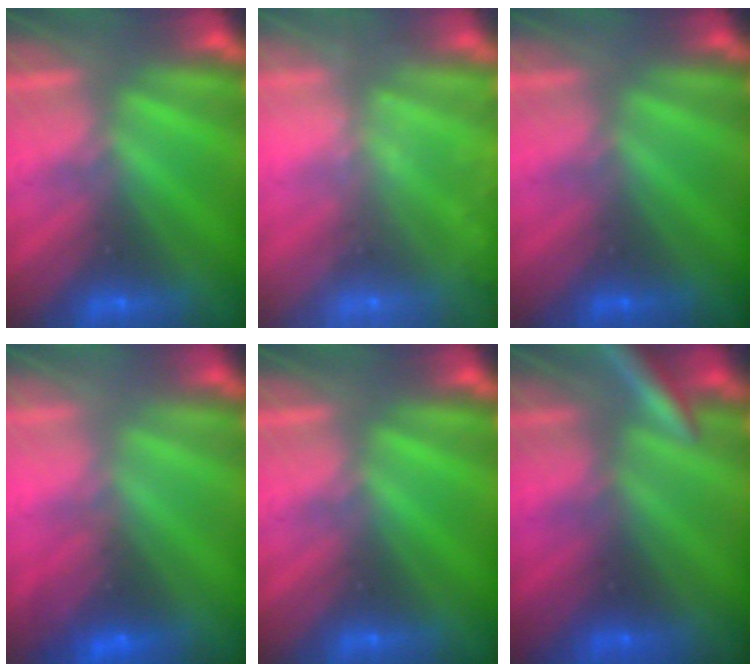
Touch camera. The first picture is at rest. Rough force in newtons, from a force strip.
{"total": 6.7}
{"total": 2.4}
{"total": 2.9}
{"total": 0.0}
{"total": 3.0}